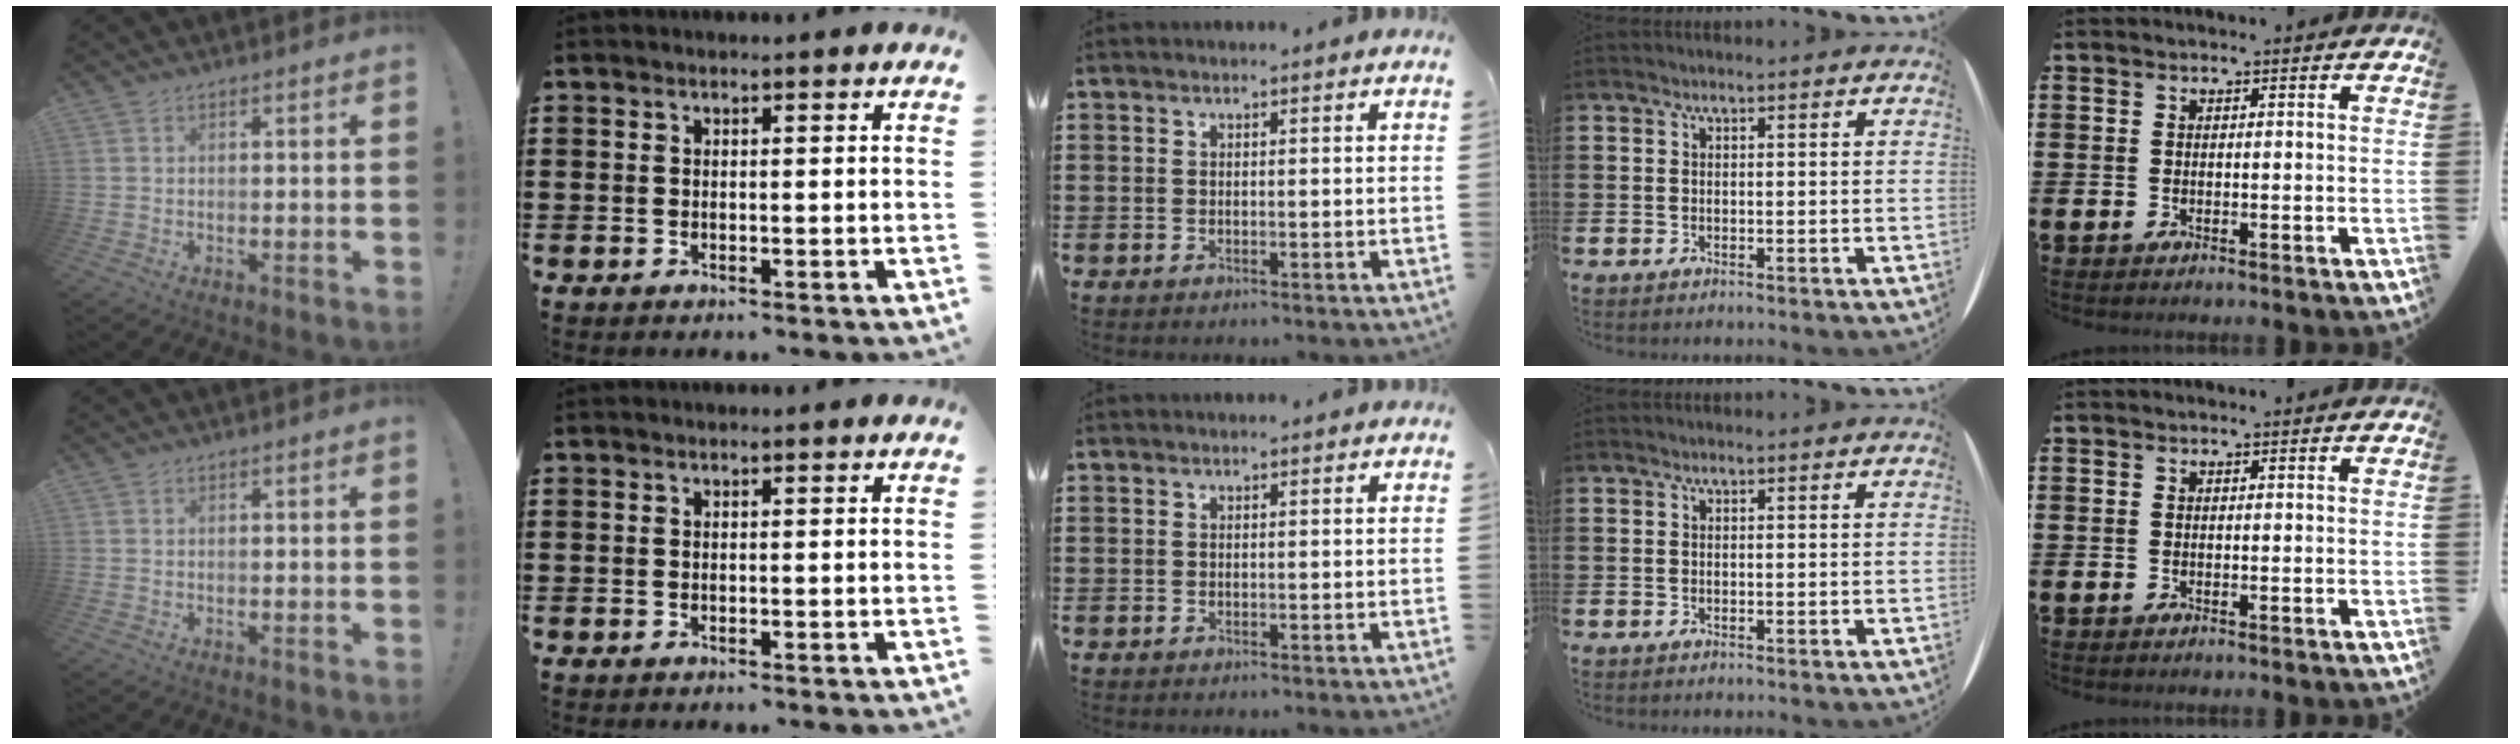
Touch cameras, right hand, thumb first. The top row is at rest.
{}